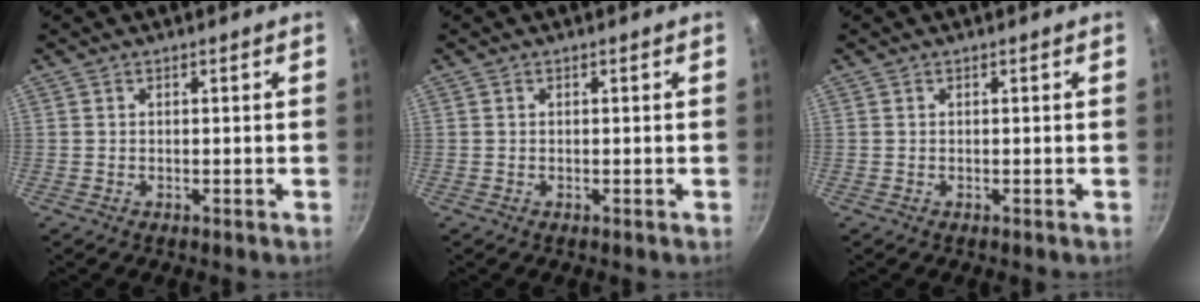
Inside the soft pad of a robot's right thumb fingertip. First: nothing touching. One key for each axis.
{"total": 0.0}
{"total": 0.0}